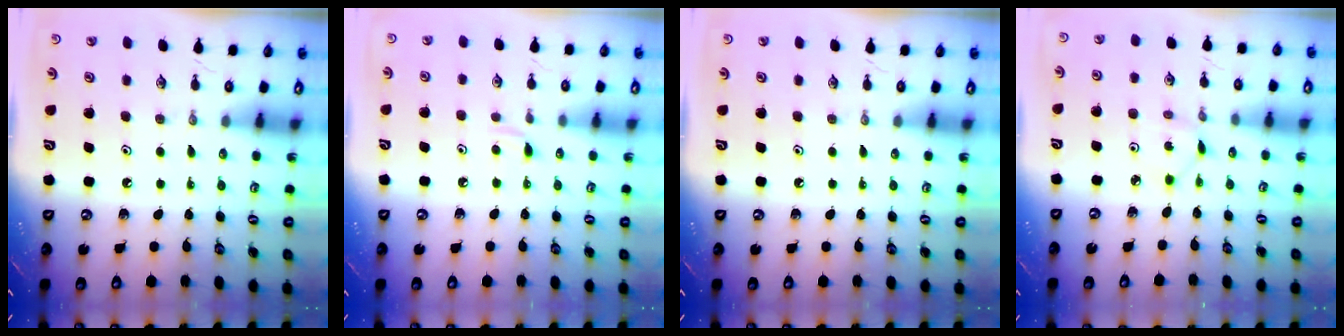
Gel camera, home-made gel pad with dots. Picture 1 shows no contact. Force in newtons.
{"total": 4.4, "press": 4.3, "slide": 0.6}
{"total": 0.0}
{"total": 1.0, "press": 1.0, "slide": 0.1}